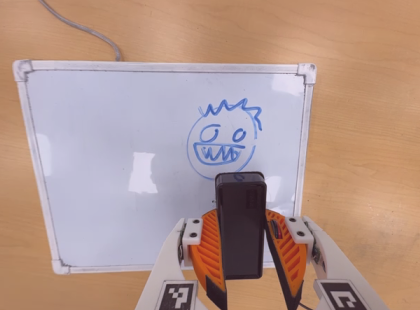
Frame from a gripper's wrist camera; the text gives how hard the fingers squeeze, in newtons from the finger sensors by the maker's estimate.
{"total": 5.5, "left": 5.5, "right": 5.6}